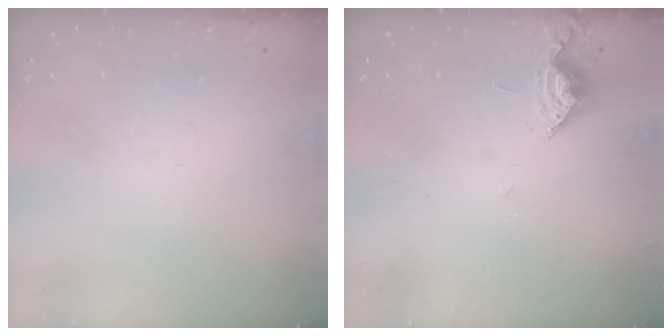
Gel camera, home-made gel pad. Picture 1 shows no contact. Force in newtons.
{"total": 5.6, "press": 5.5, "slide": 0.6}